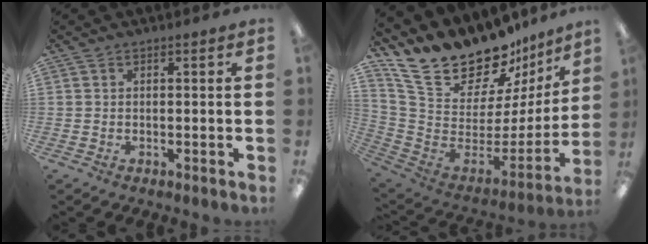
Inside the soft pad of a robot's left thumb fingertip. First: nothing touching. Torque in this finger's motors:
{"motor_torque": [1.28, 1.21, 1.34, -1.43, 0.11]}